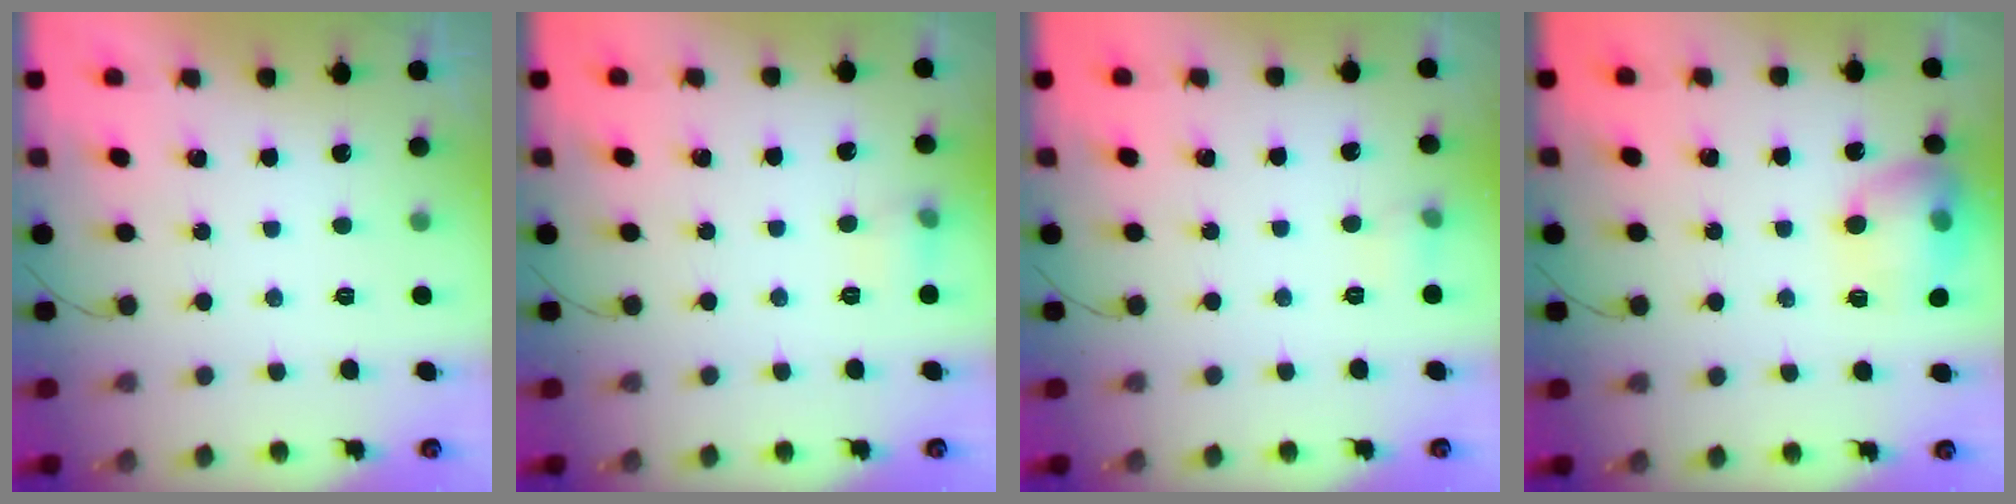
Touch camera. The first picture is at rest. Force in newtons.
{"total": 6.5, "press": 6.3, "slide": 1.6}
{"total": 5.1, "press": 4.8, "slide": 1.6}
{"total": 14.3, "press": 14.2, "slide": 1.5}